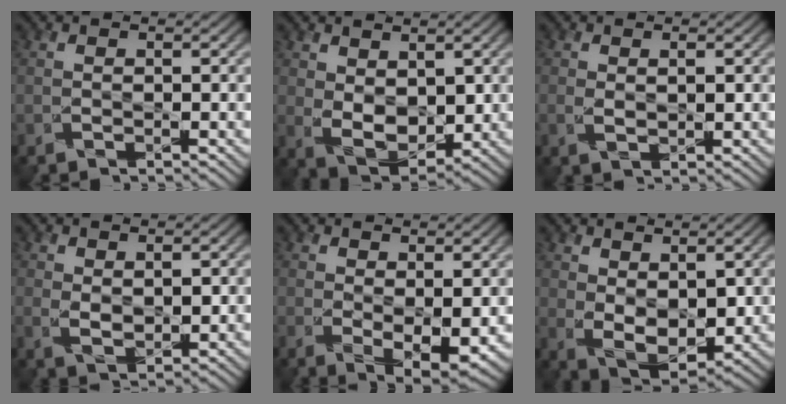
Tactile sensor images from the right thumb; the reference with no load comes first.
{"total": 5.9, "force": [1.6, 3.8, 4.3], "torque": [-0.092, -0.014, 0.034]}
{"total": 1.9, "force": [0.3, 1.0, 1.6], "torque": [-0.035, -0.002, 0.007]}
{"total": 2.7, "force": [0.8, 1.6, 2.0], "torque": [-0.046, -0.005, 0.018]}
{"total": 4.6, "force": [0.5, 2.1, 4.1], "torque": [-0.077, -0.018, 0.020]}
{"total": 6.5, "force": [1.5, 3.7, 5.0], "torque": [-0.106, -0.013, 0.034]}